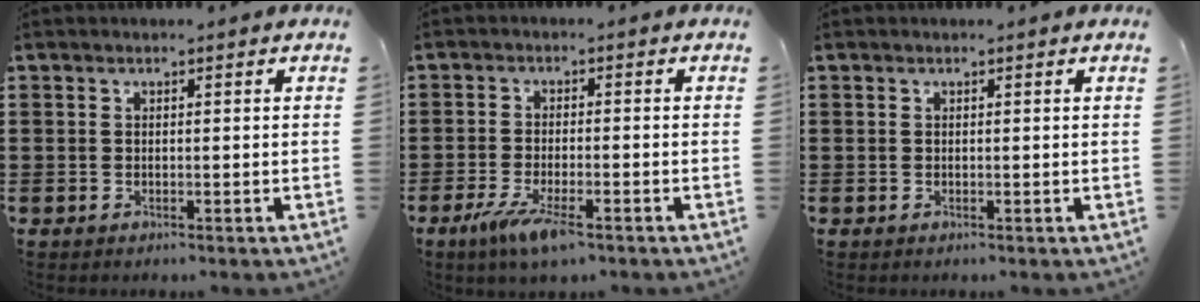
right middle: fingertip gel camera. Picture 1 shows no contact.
{"total": 6.0, "force": [-3.4, 1.1, 4.8], "torque": [-0.109, -0.020, -0.063]}
{"total": 0.0}